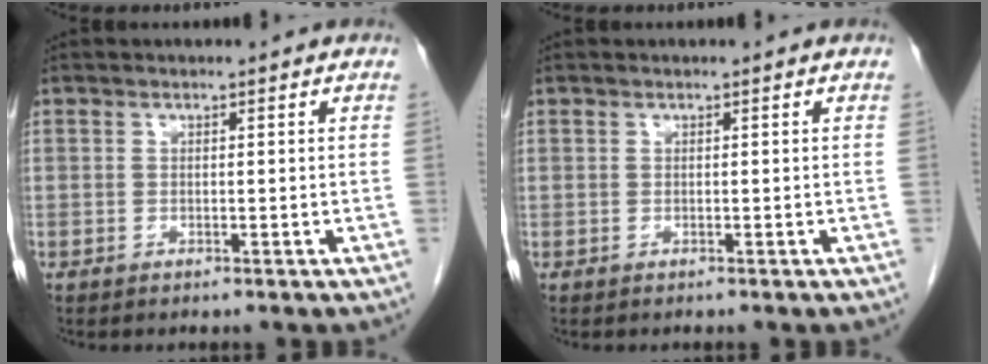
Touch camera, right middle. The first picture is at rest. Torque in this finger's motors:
{"motor_torque": [-0.69, 0.41, -0.09, 0.00]}